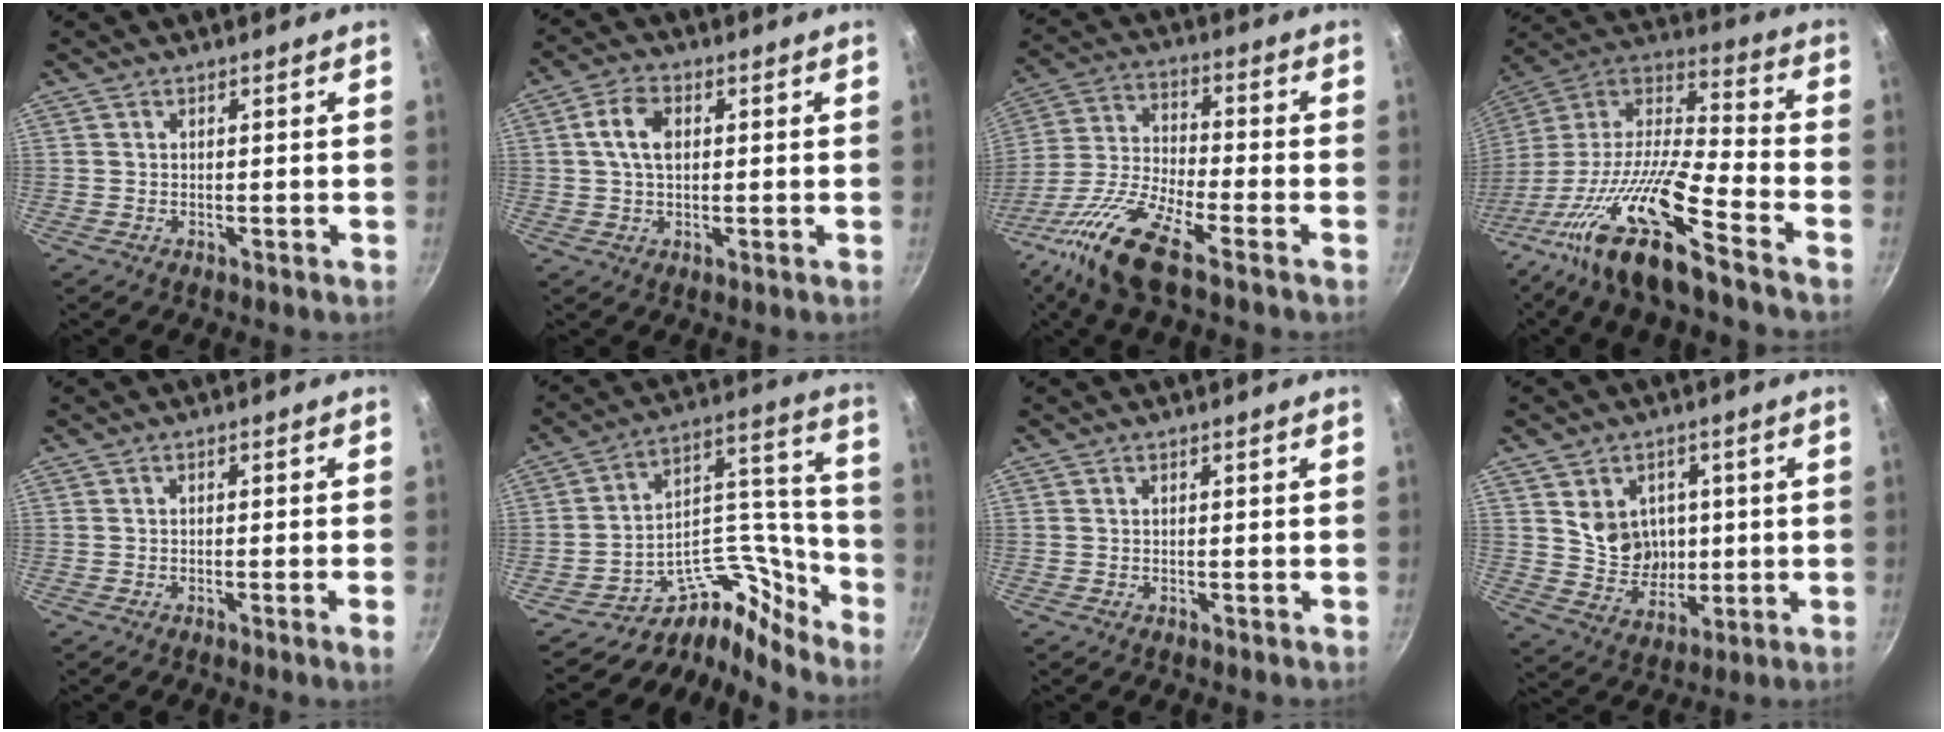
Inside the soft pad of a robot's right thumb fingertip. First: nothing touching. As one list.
[{"total": 6.1, "force": [1.1, 4.1, 4.5], "torque": [-0.076, 0.008, 0.016]}, {"total": 15.3, "force": [-9.1, 3.8, 11.7], "torque": [-0.229, 0.039, -0.193]}, {"total": 21.6, "force": [-13.0, 4.3, 16.7], "torque": [-0.286, 0.071, -0.262]}, {"total": 2.0, "force": [-0.8, -0.4, 1.8], "torque": [-0.035, 0.003, -0.012]}, {"total": 15.0, "force": [-12.7, 7.0, 4.1], "torque": [0.014, 0.154, -0.220]}, {"total": 0.0}, {"total": 9.4, "force": [1.8, 8.1, 4.3], "torque": [-0.040, -0.015, 0.043]}]